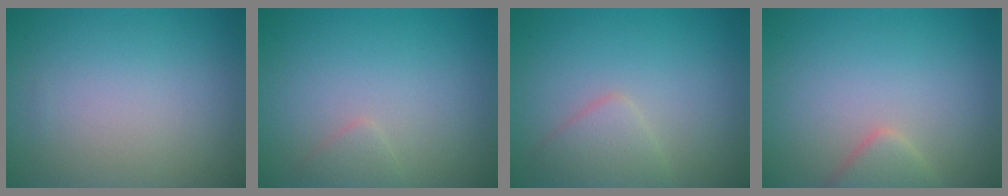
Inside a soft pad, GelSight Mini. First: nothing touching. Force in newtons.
{"total": 1.1, "press": 1.1, "slide": 0.1}
{"total": 2.3, "press": 2.3, "slide": 0.1}
{"total": 2.1, "press": 2.1, "slide": 0.2}